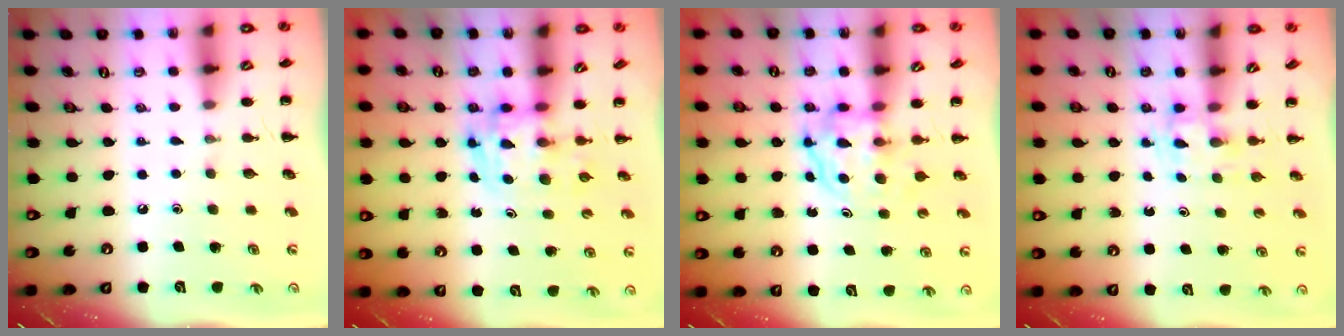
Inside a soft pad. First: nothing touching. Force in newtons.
{"total": 3.5, "press": 3.5, "slide": 0.6}
{"total": 3.7, "press": 3.7, "slide": 0.2}
{"total": 3.0, "press": 2.8, "slide": 1.1}